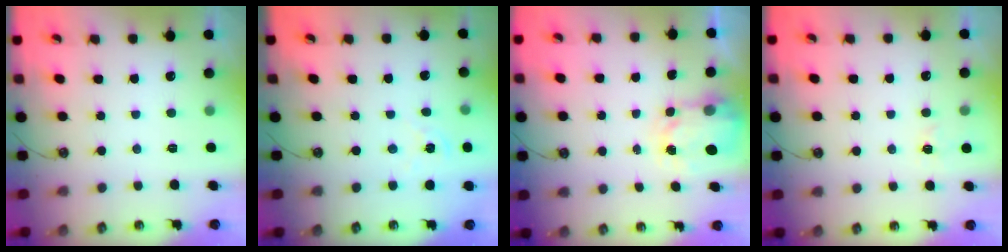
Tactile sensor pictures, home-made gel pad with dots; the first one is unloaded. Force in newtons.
{"total": 2.2, "press": 2.2, "slide": 0.3}
{"total": 4.4, "press": 4.4, "slide": 0.2}
{"total": 2.6, "press": 2.6, "slide": 0.4}